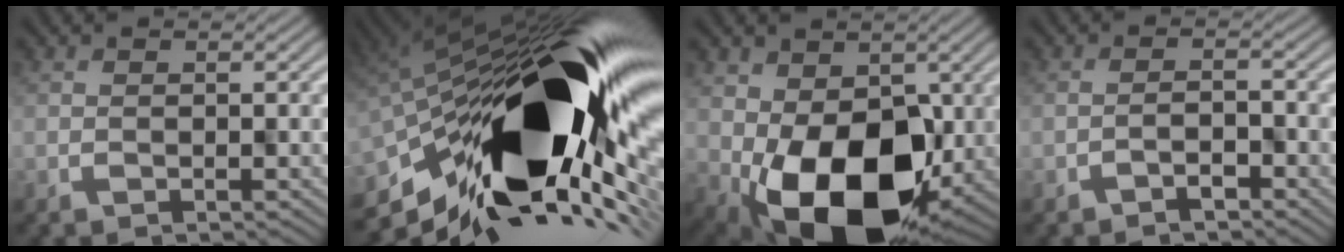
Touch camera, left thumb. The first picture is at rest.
{"total": 20.1, "force": [-1.9, 8.6, 18.0], "torque": [-0.328, -0.048, -0.034]}
{"total": 14.3, "force": [-2.2, 9.5, 10.4], "torque": [-0.178, -0.043, -0.028]}
{"total": 1.1, "force": [-0.9, 0.2, 0.6], "torque": [-0.013, 0.006, -0.022]}